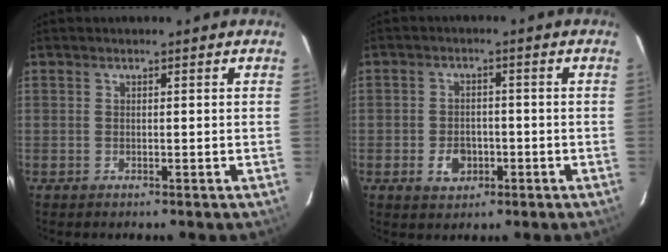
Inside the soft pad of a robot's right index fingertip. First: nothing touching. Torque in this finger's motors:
{"motor_torque": [0.06, -0.02, 0.04, 0.01]}